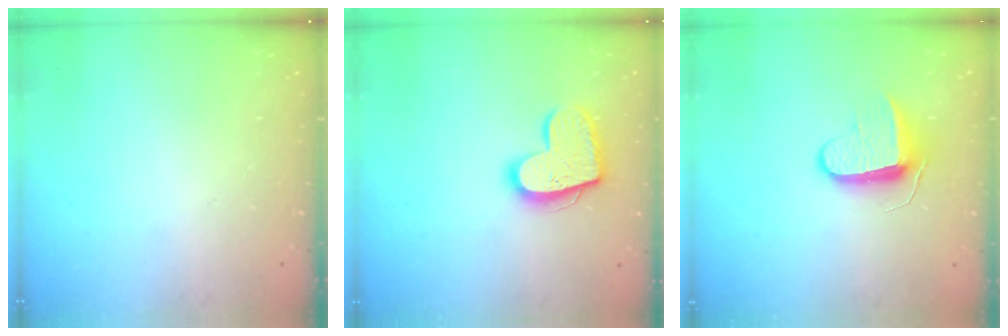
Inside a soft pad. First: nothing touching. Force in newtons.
{"total": 14.8, "press": 14.8, "slide": 1.0}
{"total": 8.6, "press": 8.6, "slide": 0.5}